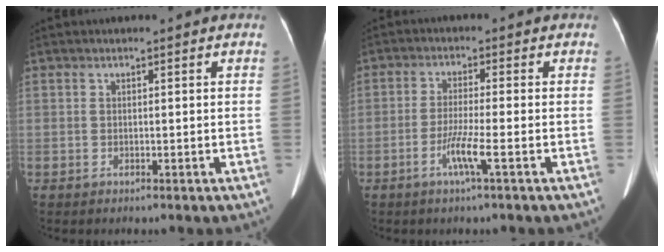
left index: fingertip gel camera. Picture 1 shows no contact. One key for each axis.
{"total": 4.4, "fx": -1.9, "fy": -0.6, "fz": 3.9, "tx": -0.080, "ty": -0.010, "tz": -0.039}